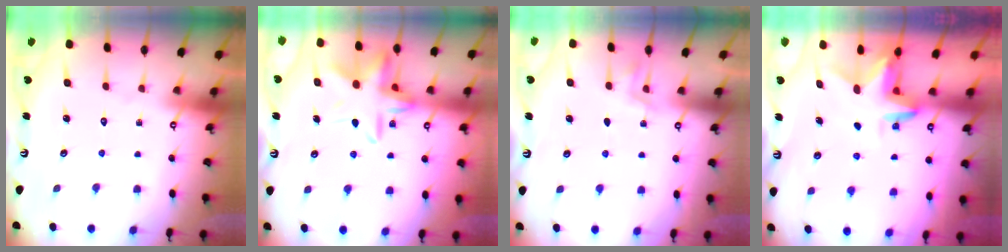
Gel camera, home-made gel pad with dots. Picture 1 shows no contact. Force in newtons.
{"total": 14.0, "press": 14.0, "slide": 1.1}
{"total": 2.5, "press": 1.7, "slide": 1.7}
{"total": 4.2, "press": 4.2, "slide": 0.1}